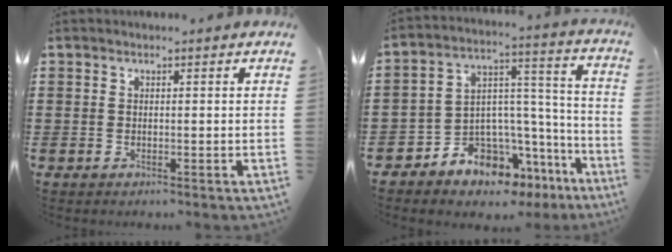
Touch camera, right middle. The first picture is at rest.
{"total": 7.1, "force": [-6.4, 3.2, 0.4], "torque": [-0.010, 0.004, -0.120]}